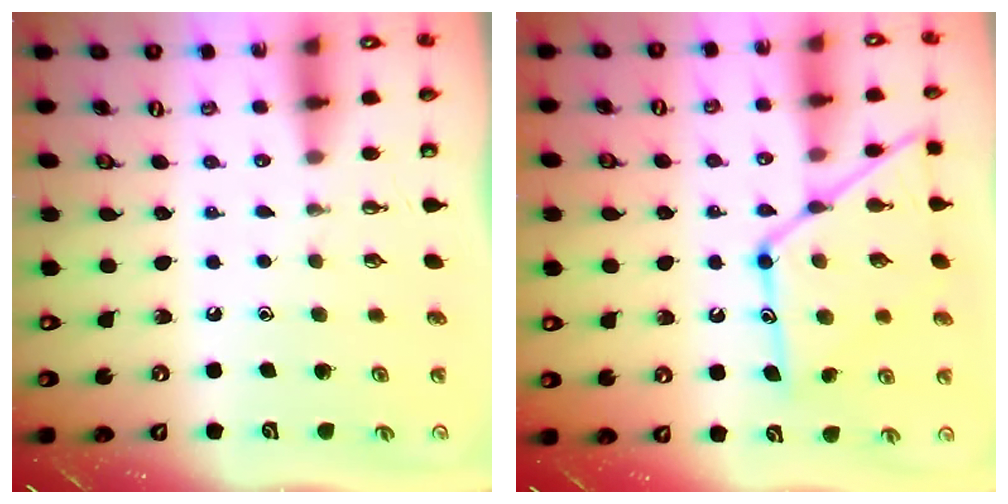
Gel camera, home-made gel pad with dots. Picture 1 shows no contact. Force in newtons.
{"total": 16.1, "press": 16.0, "slide": 1.2}